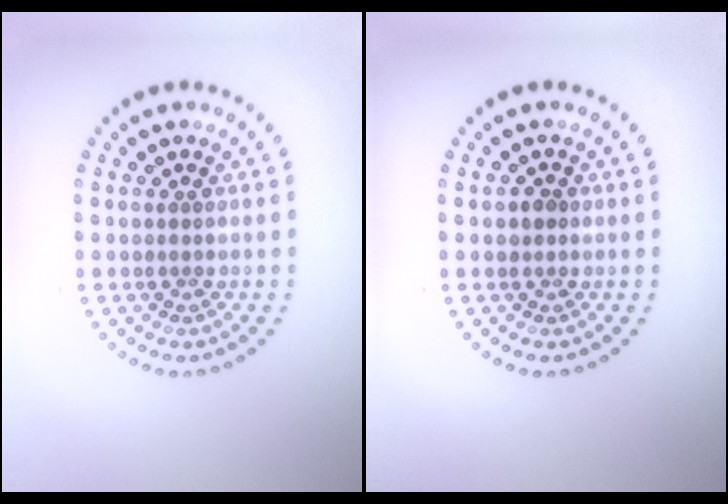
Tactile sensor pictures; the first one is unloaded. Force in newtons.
{"total": 1.3, "press": 1.2, "slide": 0.6}